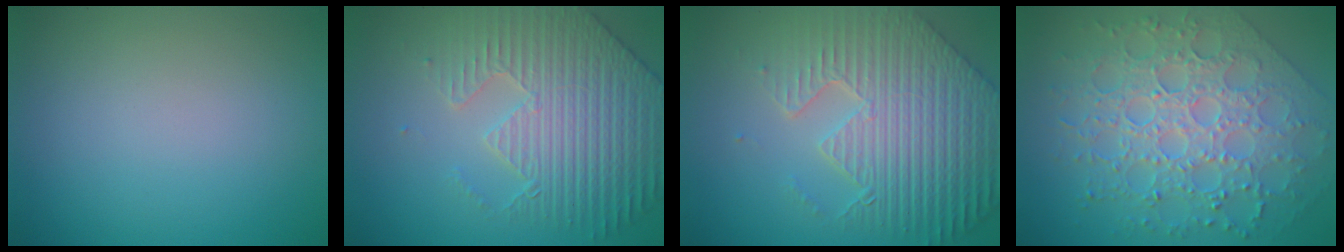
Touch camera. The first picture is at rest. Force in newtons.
{"total": 5.9, "press": 5.4, "slide": 2.5}
{"total": 9.5, "press": 6.5, "slide": 6.8}
{"total": 8.9, "press": 6.4, "slide": 6.2}